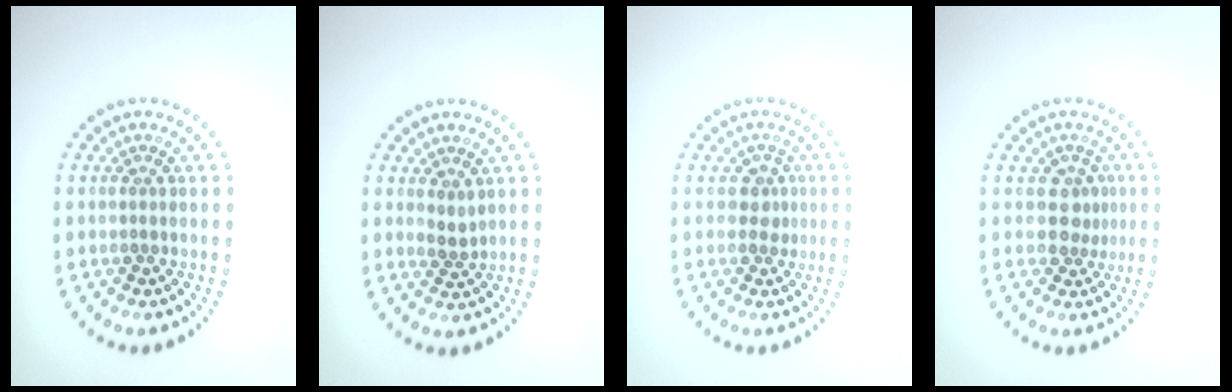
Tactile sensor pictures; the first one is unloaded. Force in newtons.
{"total": 0.9, "press": 0.8, "slide": 0.5}
{"total": 1.5, "press": 1.3, "slide": 0.7}
{"total": 1.9, "press": 1.6, "slide": 1.1}